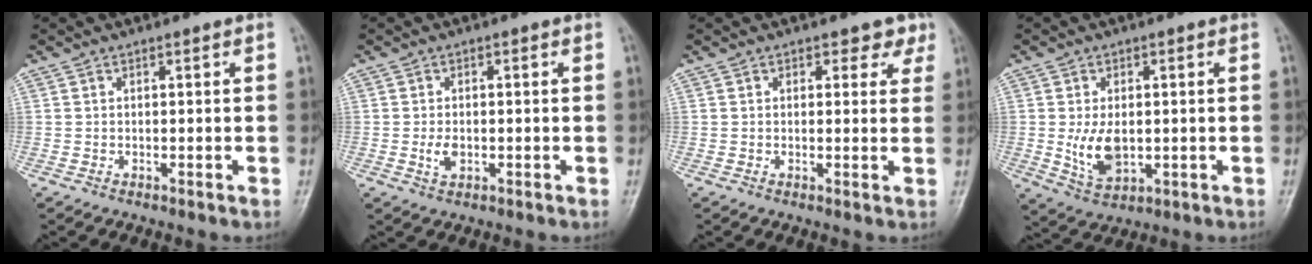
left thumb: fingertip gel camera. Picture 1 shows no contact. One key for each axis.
{"total": 2.5, "fx": -0.6, "fy": 1.6, "fz": 1.9, "tx": -0.035, "ty": -0.001, "tz": -0.010}
{"total": 3.1, "fx": 2.1, "fy": 2.2, "fz": 0.8, "tx": 0.021, "ty": -0.010, "tz": 0.016}
{"total": 7.0, "fx": -0.4, "fy": 4.3, "fz": 5.5, "tx": -0.091, "ty": -0.010, "tz": 0.006}